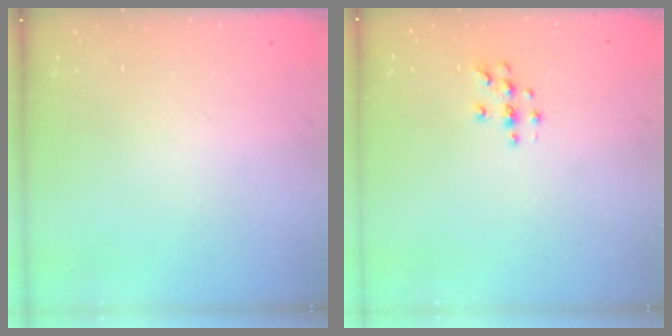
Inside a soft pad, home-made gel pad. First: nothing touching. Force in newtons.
{"total": 4.9, "press": 4.9, "slide": 0.5}